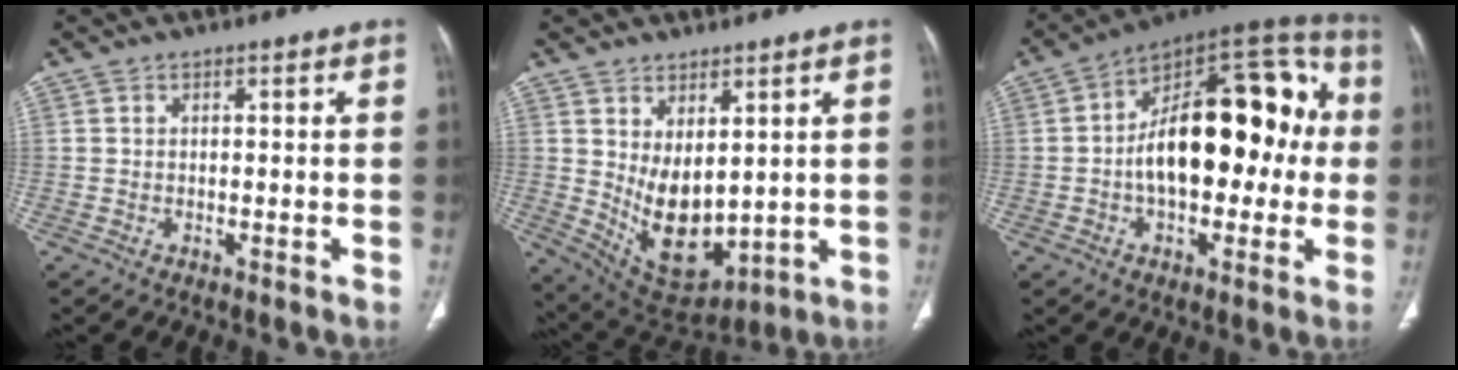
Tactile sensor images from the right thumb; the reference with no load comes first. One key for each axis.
{"total": 11.7, "fx": 1.5, "fy": 6.7, "fz": 9.4, "tx": -0.133, "ty": -0.028, "tz": 0.059}
{"total": 24.4, "fx": 0.3, "fy": 13.2, "fz": 20.5, "tx": -0.277, "ty": 0.051, "tz": -0.005}